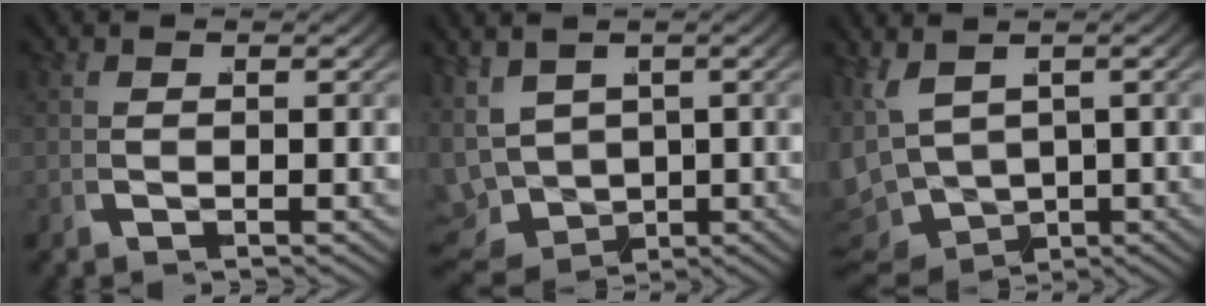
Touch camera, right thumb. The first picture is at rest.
{"total": 8.6, "force": [-1.8, 7.2, 4.4], "torque": [-0.114, -0.046, -0.017]}
{"total": 7.6, "force": [-1.2, 6.2, 4.2], "torque": [-0.111, -0.035, -0.006]}